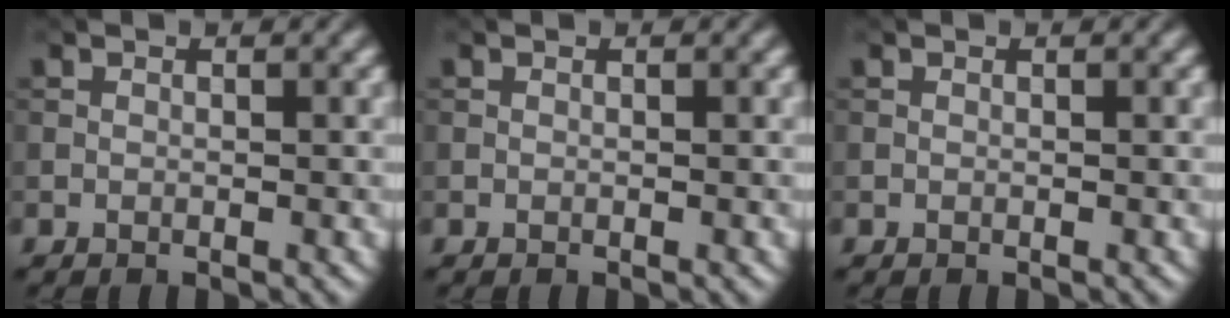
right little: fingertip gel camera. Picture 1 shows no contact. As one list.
[{"total": 0.0}, {"total": 0.0}]